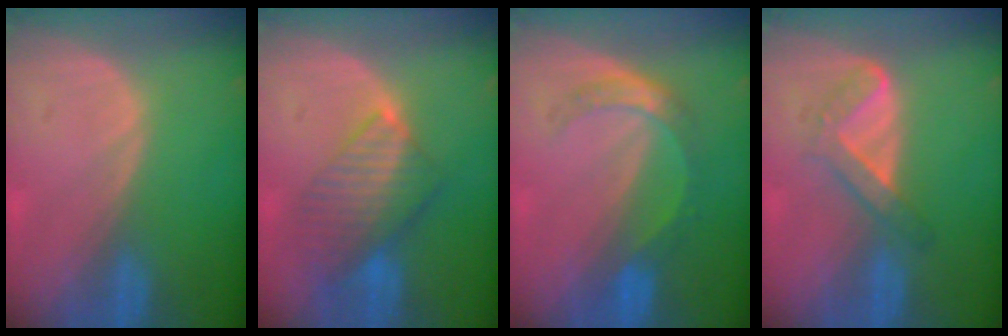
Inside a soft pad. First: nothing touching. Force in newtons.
{"total": 8.1, "press": 7.1, "slide": 3.9}
{"total": 5.4, "press": 4.7, "slide": 2.5}
{"total": 4.5, "press": 4.4, "slide": 1.0}